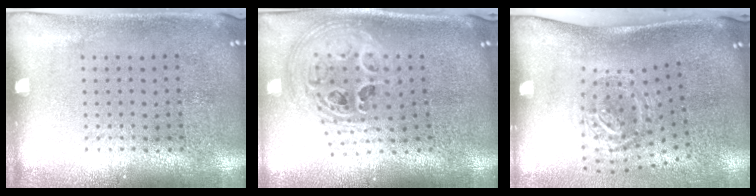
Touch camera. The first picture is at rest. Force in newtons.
{"total": 2.6, "press": 1.9, "slide": 1.8}
{"total": 1.9, "press": 1.3, "slide": 1.5}